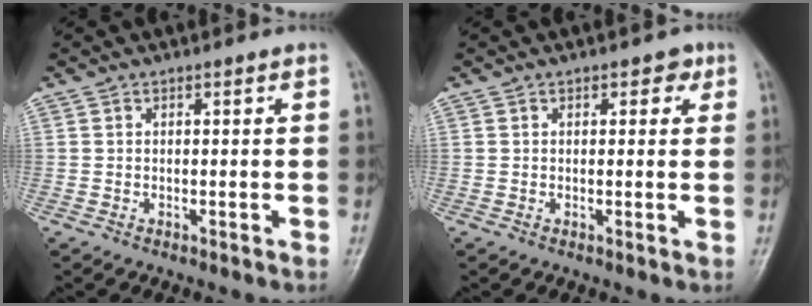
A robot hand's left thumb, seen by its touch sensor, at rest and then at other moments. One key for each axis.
{"total": 2.4, "fx": 1.1, "fy": 1.6, "fz": 1.4, "tx": 0.004, "ty": 0.000, "tz": 0.009}